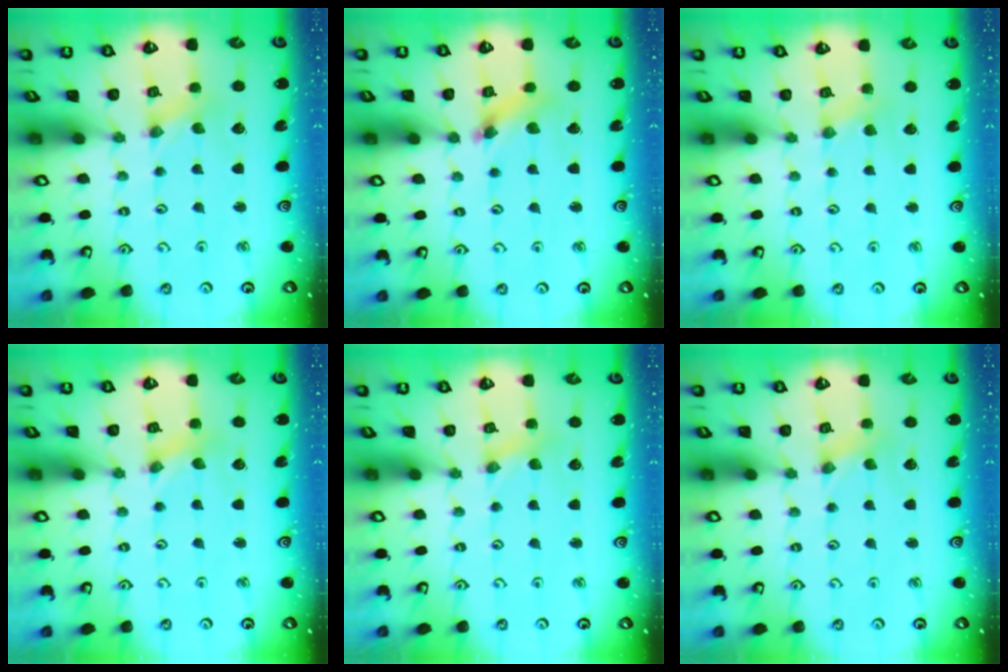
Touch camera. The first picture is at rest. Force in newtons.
{"total": 4.2, "press": 4.2, "slide": 0.3}
{"total": 2.1, "press": 2.1, "slide": 0.3}
{"total": 0.8, "press": 0.8, "slide": 0.1}
{"total": 0.8, "press": 0.8, "slide": 0.2}
{"total": 0.0}